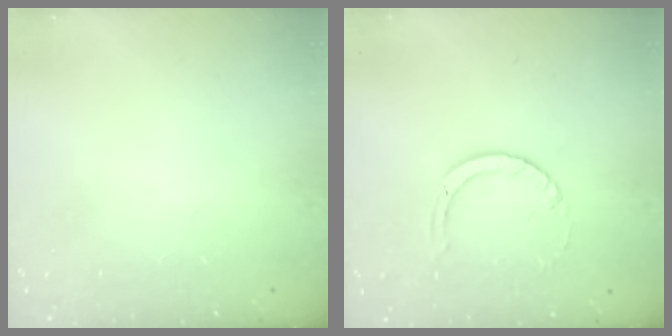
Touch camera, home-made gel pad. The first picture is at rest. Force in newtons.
{"total": 3.9, "press": 3.9, "slide": 0.4}